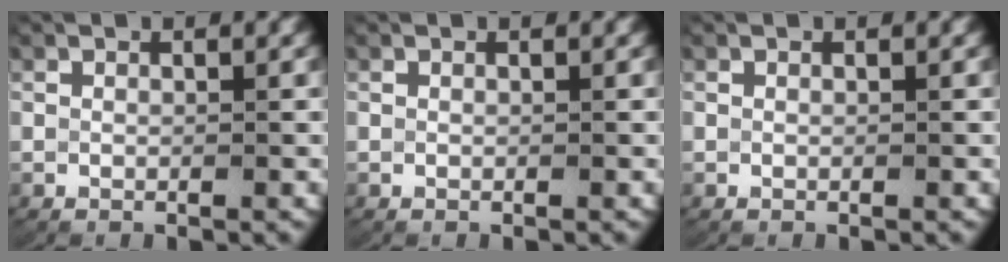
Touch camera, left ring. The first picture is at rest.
{"total": 0.0}
{"total": 0.0}